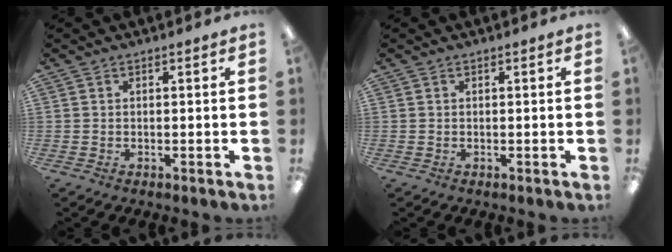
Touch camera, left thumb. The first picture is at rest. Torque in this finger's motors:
{"motor_torque": [0.04, -0.01, -0.09, 0.06, 0.00]}